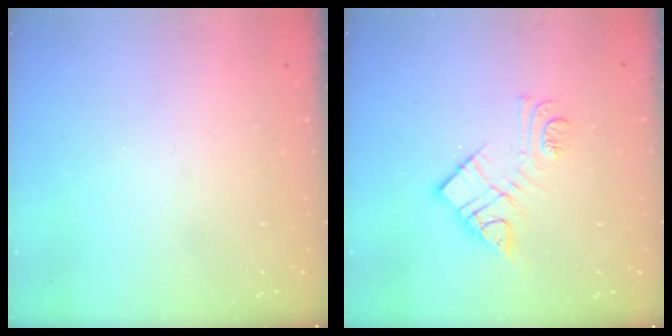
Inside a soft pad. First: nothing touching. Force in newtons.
{"total": 12.4, "press": 12.4, "slide": 0.7}